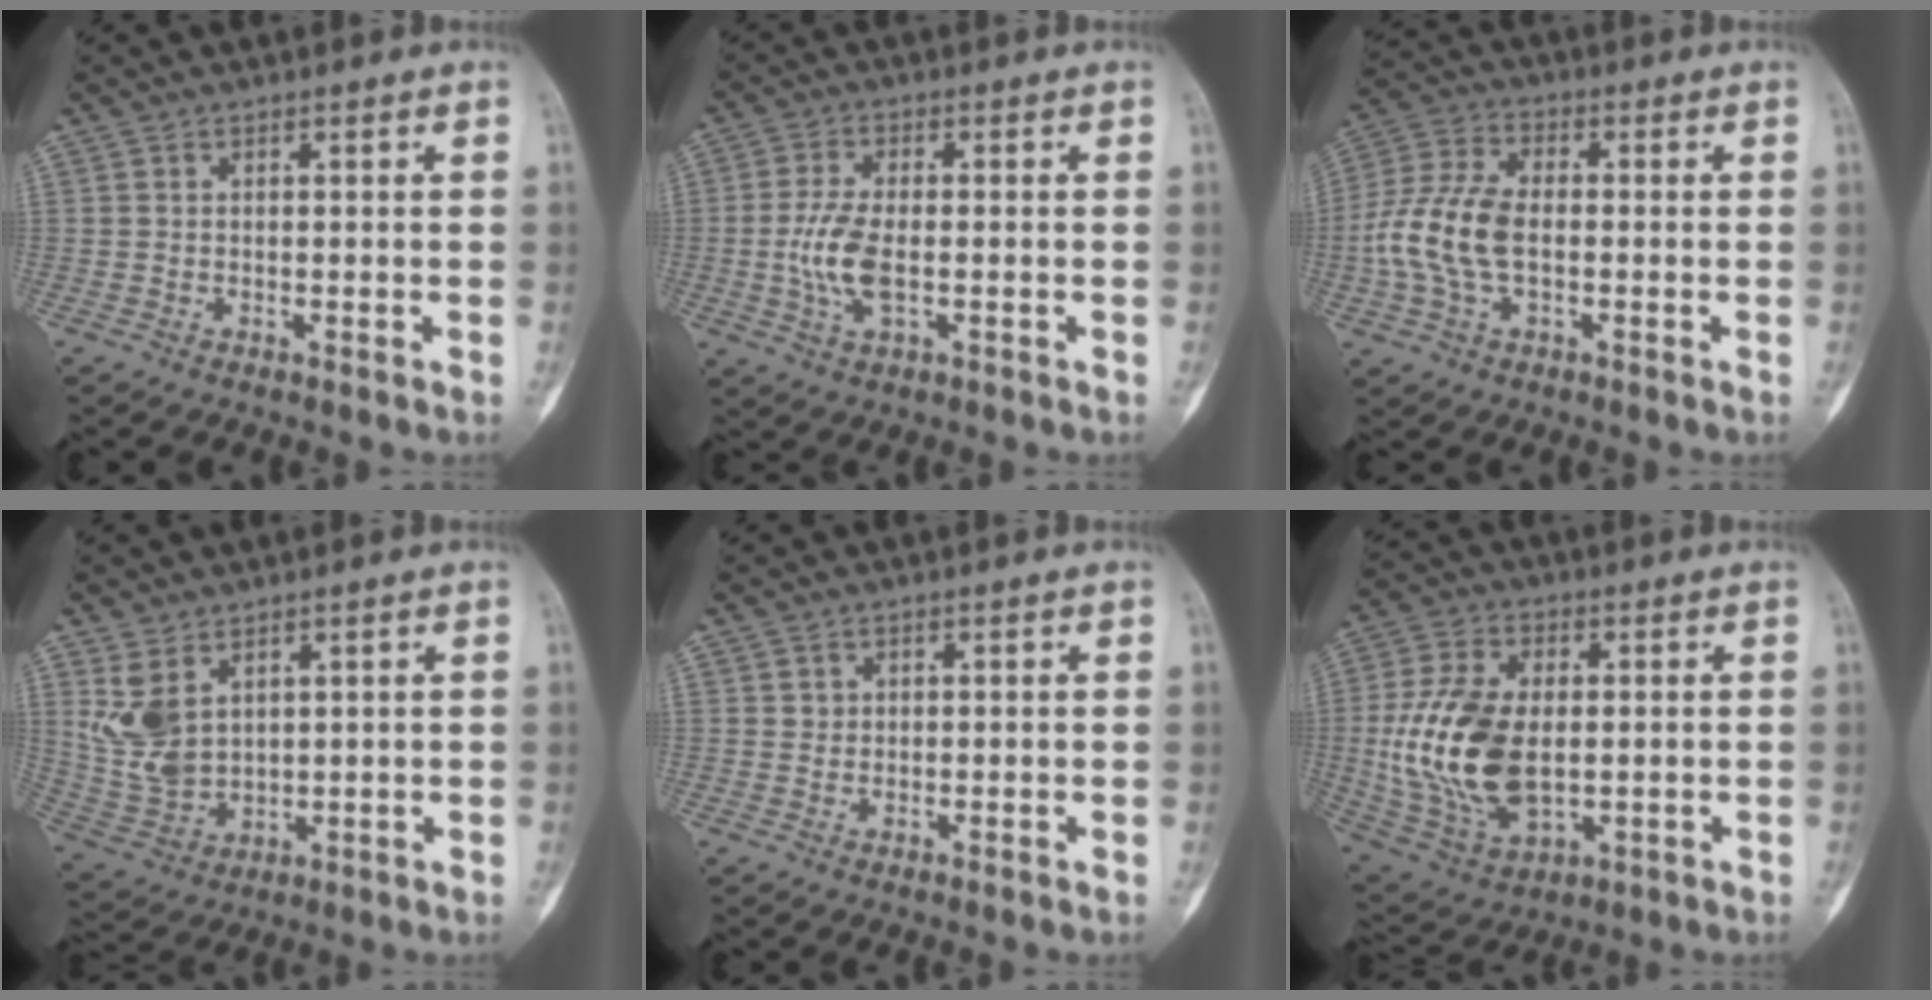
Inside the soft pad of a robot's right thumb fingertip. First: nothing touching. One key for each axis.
{"total": 7.6, "fx": -1.1, "fy": 3.7, "fz": 6.6, "tx": -0.146, "ty": 0.002, "tz": -0.020}
{"total": 11.8, "fx": -1.4, "fy": 6.7, "fz": 9.5, "tx": -0.212, "ty": 0.022, "tz": -0.031}
{"total": 8.6, "fx": 3.6, "fy": 5.5, "fz": 5.4, "tx": -0.106, "ty": -0.015, "tz": 0.094}
{"total": 1.1, "fx": 0.4, "fy": 1.0, "fz": 0.2, "tx": 0.008, "ty": 0.001, "tz": 0.005}
{"total": 18.6, "fx": -0.4, "fy": 11.3, "fz": 14.8, "tx": -0.291, "ty": -0.007, "tz": 0.007}